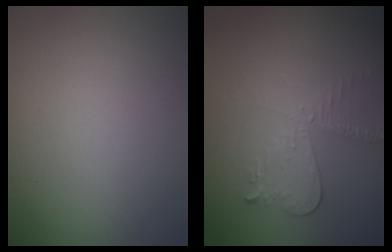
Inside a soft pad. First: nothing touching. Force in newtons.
{"total": 3.0, "press": 2.7, "slide": 1.4}